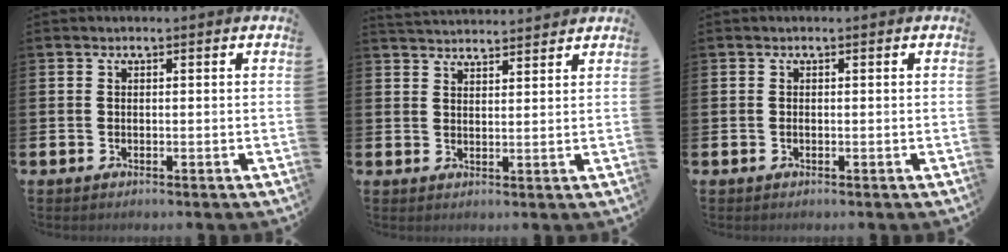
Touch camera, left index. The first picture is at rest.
{"total": 3.4, "force": [3.4, 0.2, 0.0], "torque": [-0.009, -0.018, 0.063]}
{"total": 0.0}